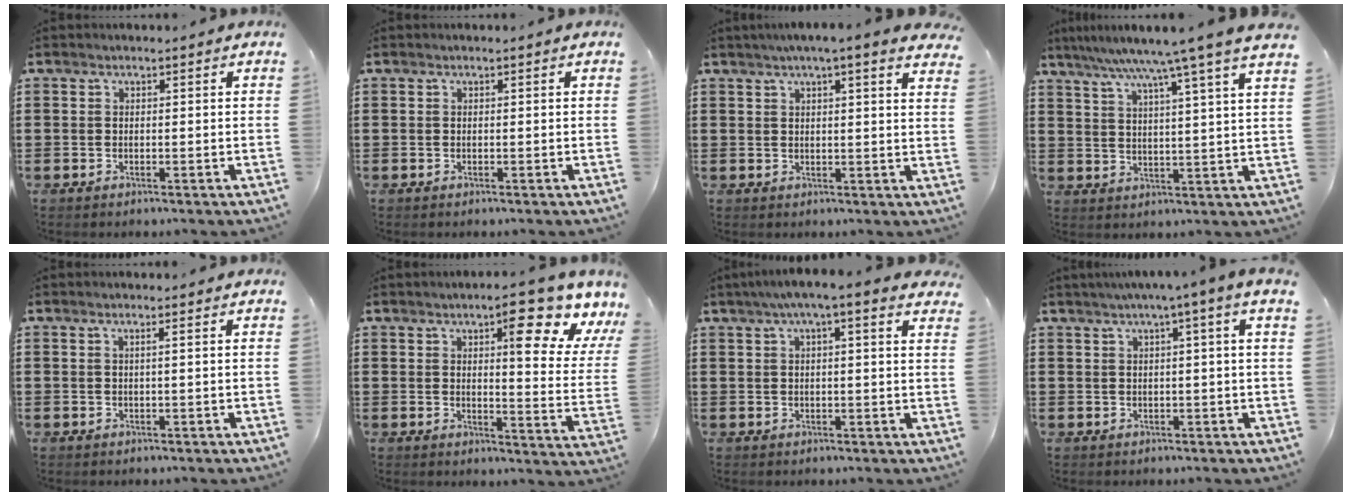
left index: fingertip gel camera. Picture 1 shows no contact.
{"total": 0.0}
{"total": 3.4, "force": [2.8, 0.0, 1.9], "torque": [-0.047, 0.002, 0.050]}
{"total": 7.8, "force": [6.2, -1.0, 4.7], "torque": [-0.103, -0.029, 0.099]}
{"total": 0.8, "force": [0.2, -0.3, 0.7], "torque": [-0.011, -0.005, 0.003]}
{"total": 10.7, "force": [6.9, 1.4, 8.0], "torque": [-0.117, -0.039, 0.102]}
{"total": 3.8, "force": [2.4, 0.0, 2.9], "torque": [-0.063, 0.003, 0.041]}
{"total": 1.9, "force": [0.8, -0.4, 1.7], "torque": [-0.032, -0.003, 0.010]}